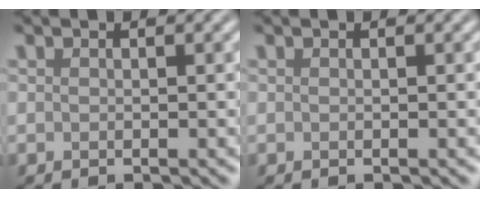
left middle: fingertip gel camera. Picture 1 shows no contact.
{"total": 0.0}